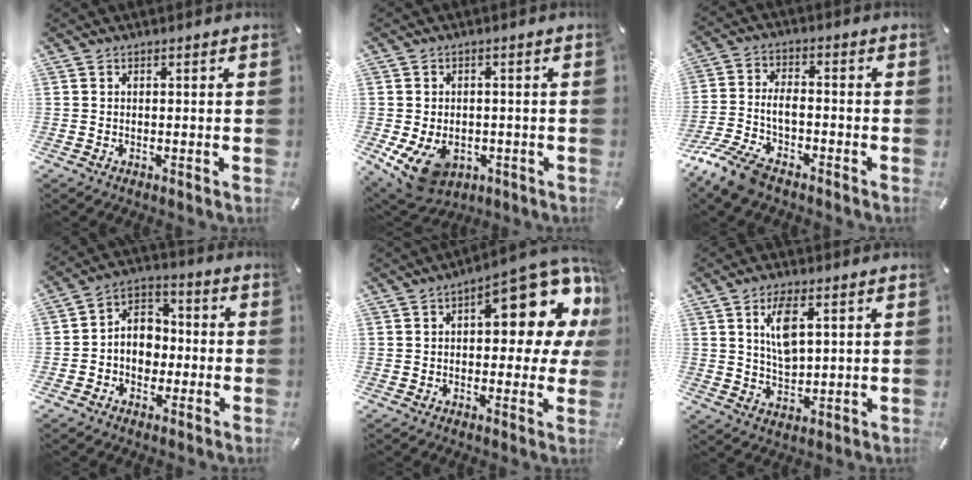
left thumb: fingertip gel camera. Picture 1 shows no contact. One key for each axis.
{"total": 9.6, "fx": -3.5, "fy": 7.0, "fz": 5.6, "tx": -0.106, "ty": 0.013, "tz": -0.059}
{"total": 9.0, "fx": -5.3, "fy": 4.4, "fz": 5.8, "tx": -0.141, "ty": 0.007, "tz": -0.105}
{"total": 7.4, "fx": -1.6, "fy": 6.6, "fz": 2.7, "tx": -0.049, "ty": 0.017, "tz": -0.029}
{"total": 16.0, "fx": 6.8, "fy": 6.8, "fz": 12.8, "tx": -0.154, "ty": -0.055, "tz": 0.107}
{"total": 7.7, "fx": 3.0, "fy": 3.3, "fz": 6.2, "tx": -0.123, "ty": -0.005, "tz": 0.049}